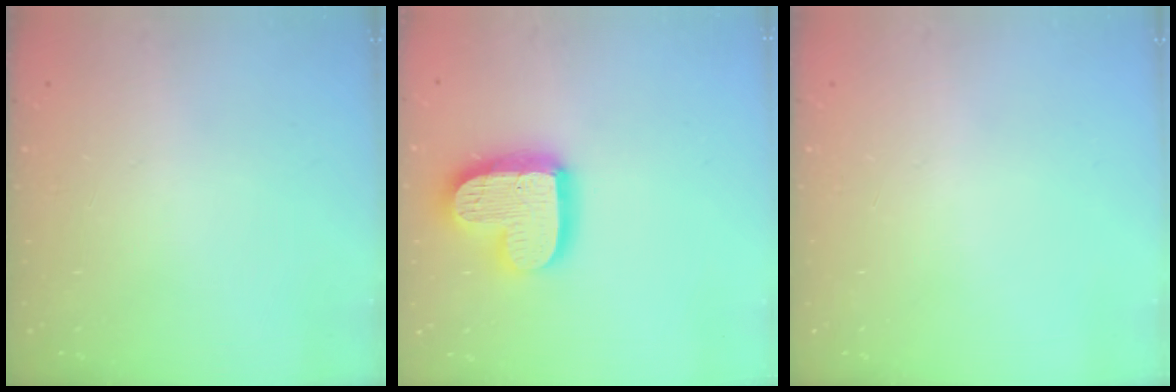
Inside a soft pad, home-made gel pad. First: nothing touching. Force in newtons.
{"total": 17.0, "press": 17.0, "slide": 1.3}
{"total": 0.0}